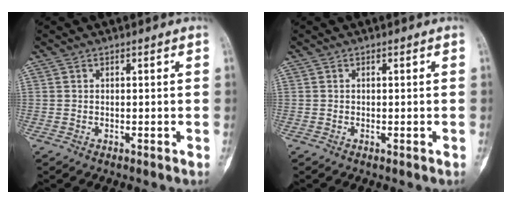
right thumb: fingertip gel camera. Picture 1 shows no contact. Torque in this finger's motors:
{"motor_torque": [0.95, 1.92, -0.12, -0.02, -0.02]}